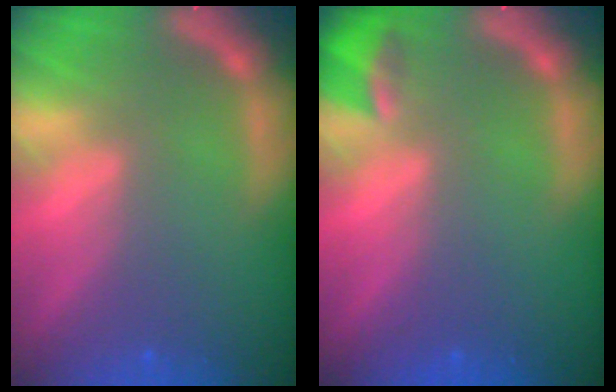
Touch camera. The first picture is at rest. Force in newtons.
{"total": 2.4}